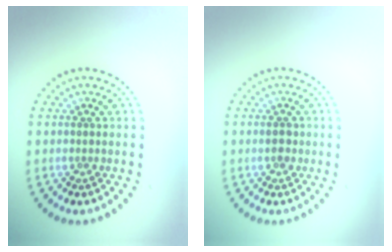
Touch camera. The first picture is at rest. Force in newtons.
{"total": 1.2, "press": 1.2, "slide": 0.1}